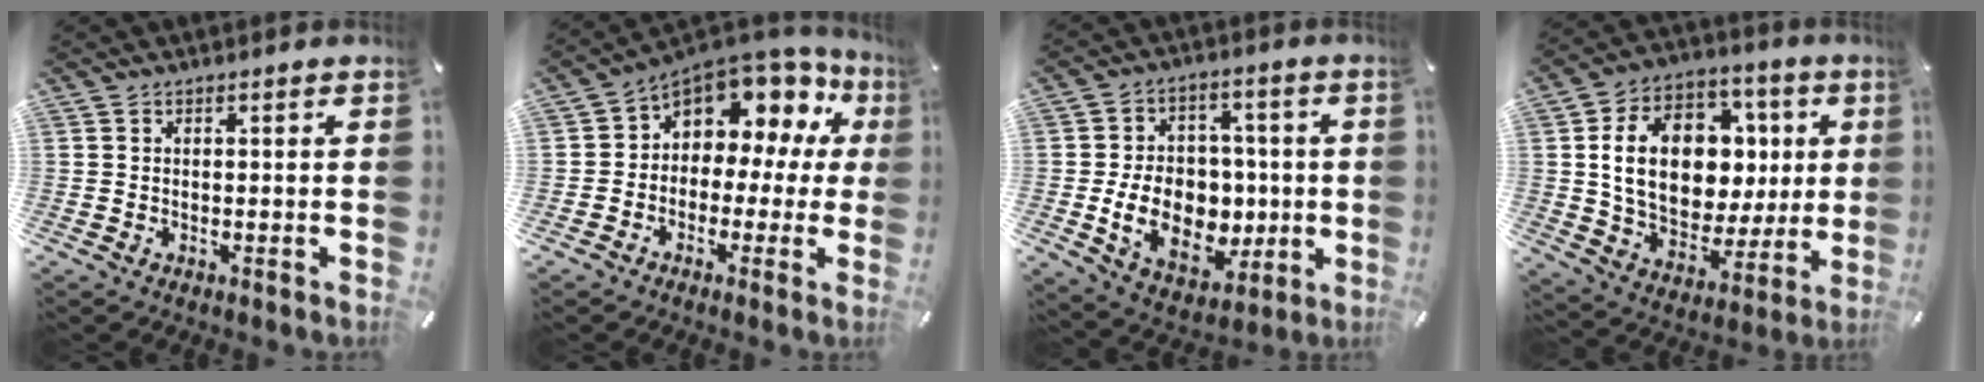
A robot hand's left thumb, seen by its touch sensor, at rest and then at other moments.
{"total": 8.4, "force": [4.5, 6.1, 3.6], "torque": [-0.064, -0.047, 0.078]}
{"total": 14.9, "force": [-2.4, 11.6, 9.1], "torque": [-0.168, 0.006, -0.033]}
{"total": 19.6, "force": [3.2, 14.7, 12.6], "torque": [-0.219, -0.004, 0.066]}